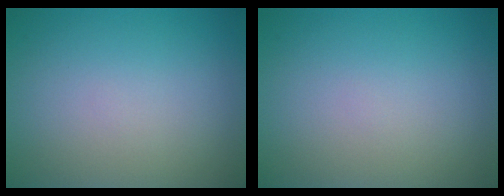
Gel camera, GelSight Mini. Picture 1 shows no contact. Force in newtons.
{"total": 0.0}